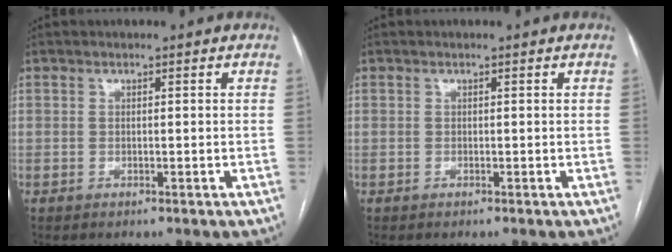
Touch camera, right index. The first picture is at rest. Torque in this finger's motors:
{"motor_torque": [0.40, 0.13, 0.03, 0.01]}